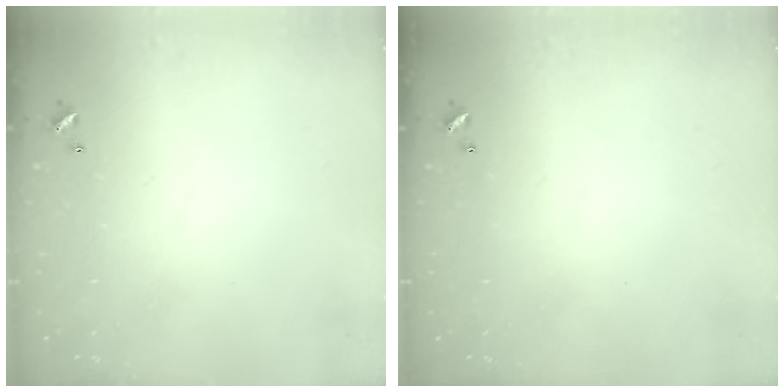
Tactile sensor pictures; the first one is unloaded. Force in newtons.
{"total": 0.0}